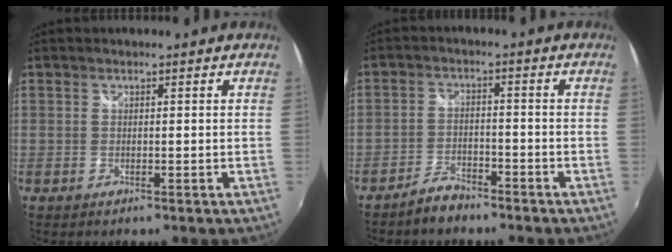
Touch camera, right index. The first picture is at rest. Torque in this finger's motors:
{"motor_torque": [-0.36, -0.36, -0.07, -0.04]}